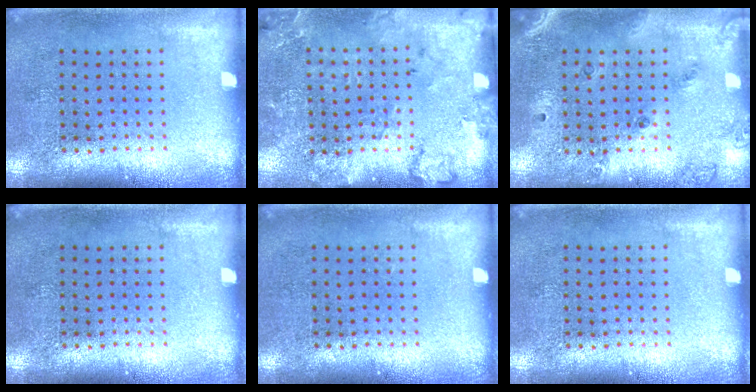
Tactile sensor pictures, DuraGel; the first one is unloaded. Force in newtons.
{"total": 1.8, "press": 1.7, "slide": 0.4}
{"total": 1.5, "press": 1.3, "slide": 0.7}
{"total": 0.0}
{"total": 0.0}
{"total": 0.0}